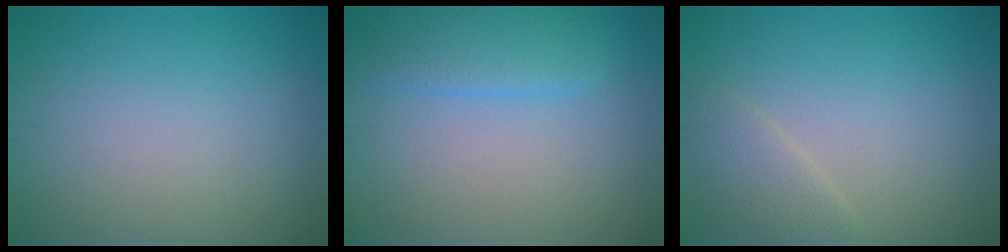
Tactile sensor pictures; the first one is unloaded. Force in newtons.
{"total": 3.4, "press": 3.4, "slide": 0.3}
{"total": 2.2, "press": 2.1, "slide": 0.1}